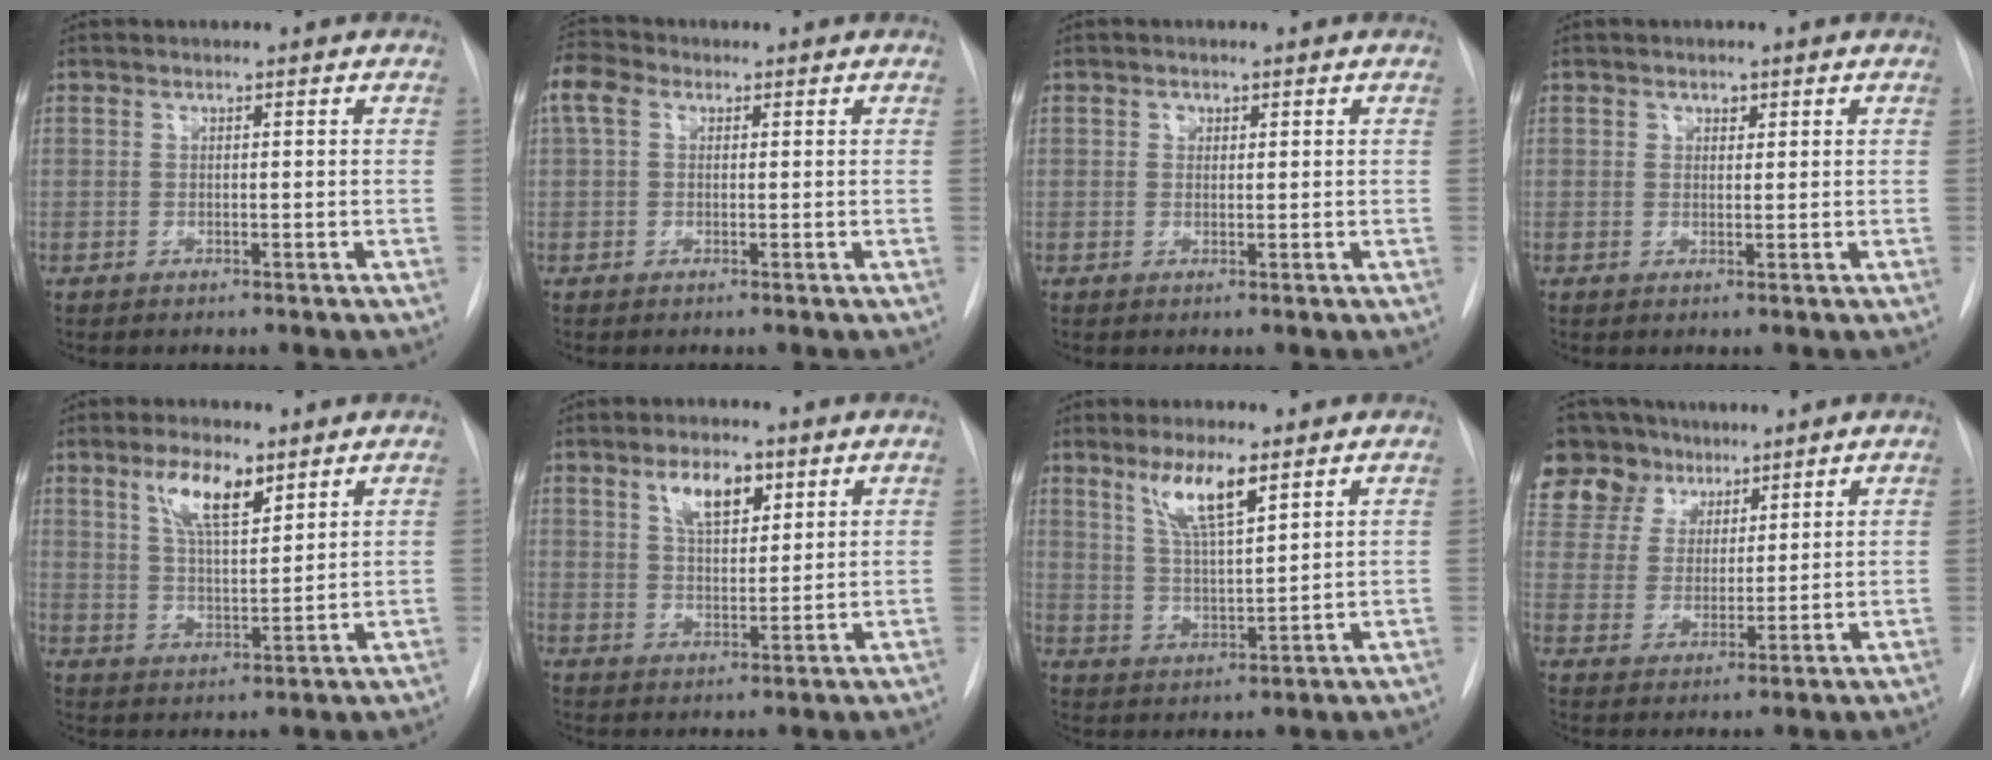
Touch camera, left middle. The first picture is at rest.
{"total": 4.8, "force": [1.8, 3.2, 3.0], "torque": [-0.080, 0.033, 0.035]}
{"total": 1.0, "force": [0.5, 0.8, 0.3], "torque": [-0.003, -0.001, 0.006]}
{"total": 1.2, "force": [0.7, 0.8, 0.5], "torque": [-0.005, -0.002, 0.010]}
{"total": 7.6, "force": [4.5, 2.1, 5.7], "torque": [-0.111, 0.002, 0.083]}
{"total": 6.3, "force": [3.4, 2.7, 4.6], "torque": [-0.085, 0.005, 0.061]}
{"total": 7.6, "force": [4.6, 0.9, 6.0], "torque": [-0.119, -0.006, 0.089]}
{"total": 15.1, "force": [11.0, 9.4, 4.1], "torque": [-0.099, 0.046, 0.204]}